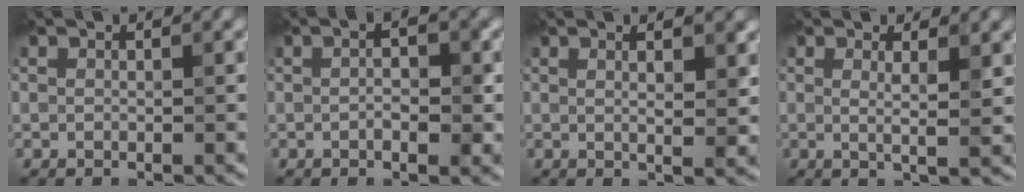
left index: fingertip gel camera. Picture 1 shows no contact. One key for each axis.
{"total": 3.0, "fx": -0.1, "fy": 1.3, "fz": 2.6, "tx": -0.013, "ty": -0.005, "tz": -0.013}
{"total": 4.3, "fx": 1.6, "fy": 1.5, "fz": 3.7, "tx": -0.031, "ty": 0.011, "tz": 0.006}
{"total": 2.9, "fx": 0.8, "fy": 0.6, "fz": 2.7, "tx": -0.039, "ty": -0.007, "tz": 0.009}